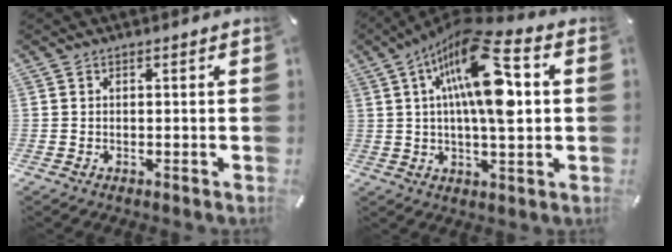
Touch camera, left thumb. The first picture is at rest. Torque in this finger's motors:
{"motor_torque": [1.76, 3.25, 1.54, -1.23, 0.67]}